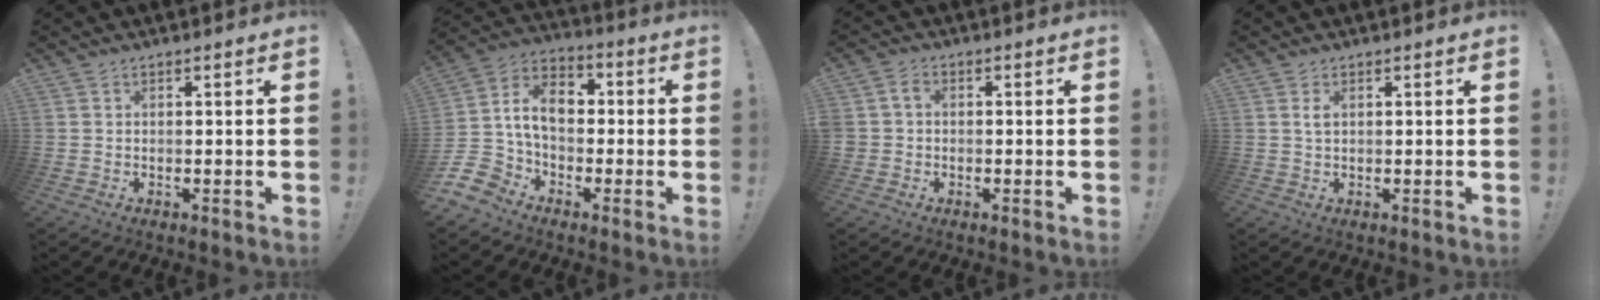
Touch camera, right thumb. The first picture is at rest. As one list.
[{"total": 12.8, "force": [0.1, 10.0, 8.0], "torque": [-0.148, 0.013, 0.005]}, {"total": 2.7, "force": [-0.6, 2.1, 1.5], "torque": [-0.032, 0.015, -0.010]}, {"total": 1.8, "force": [0.7, 0.7, 1.5], "torque": [-0.023, -0.001, 0.010]}]